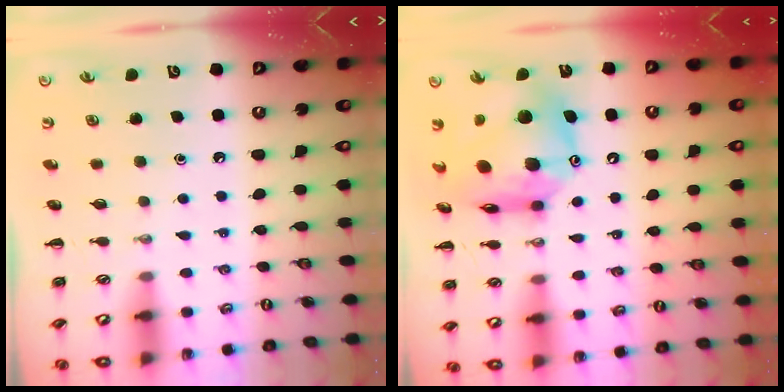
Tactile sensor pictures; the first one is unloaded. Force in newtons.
{"total": 15.1, "press": 14.4, "slide": 4.5}